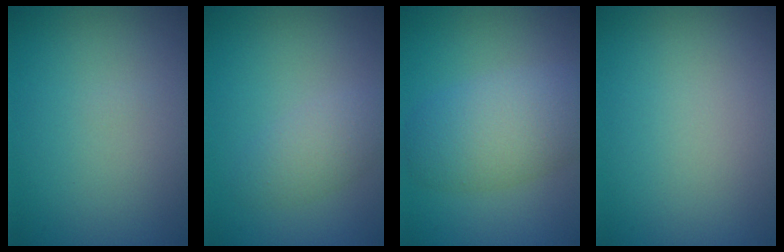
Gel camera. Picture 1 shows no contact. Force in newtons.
{"total": 2.3, "press": 2.3, "slide": 0.1}
{"total": 5.8, "press": 5.8, "slide": 0.6}
{"total": 0.0}